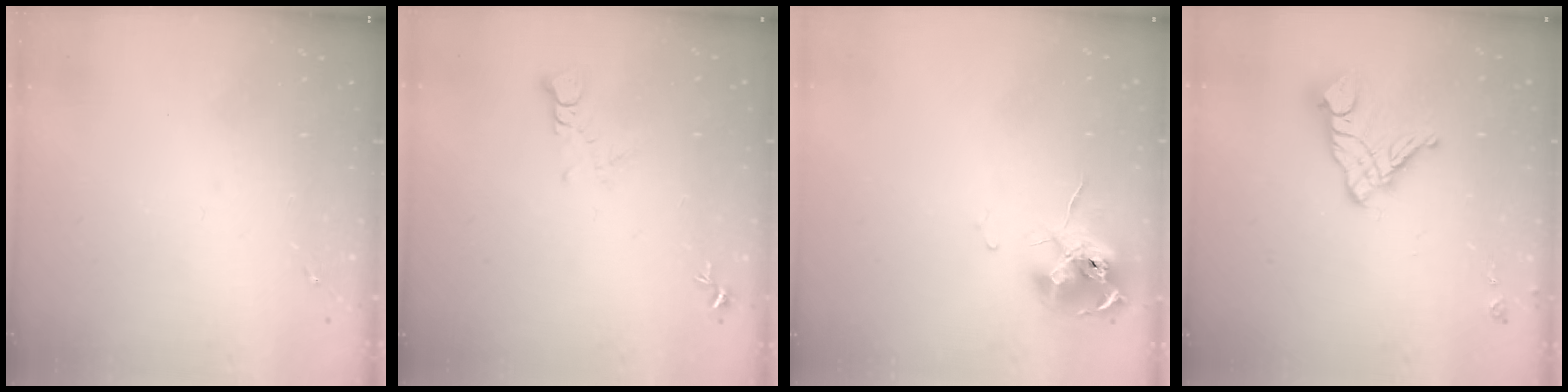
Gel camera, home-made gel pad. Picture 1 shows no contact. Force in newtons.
{"total": 3.5, "press": 3.4, "slide": 0.3}
{"total": 11.2, "press": 11.1, "slide": 1.1}
{"total": 13.5, "press": 13.4, "slide": 1.3}